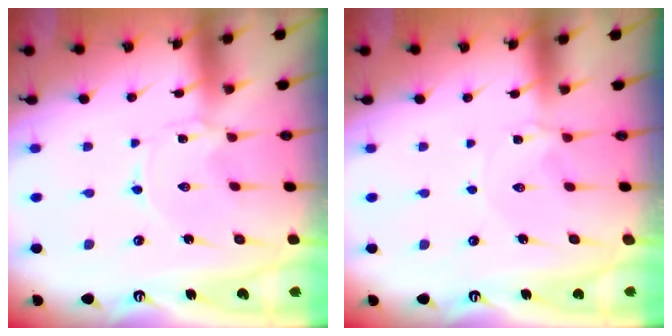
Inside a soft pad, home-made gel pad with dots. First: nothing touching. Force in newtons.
{"total": 1.2, "press": 1.1, "slide": 0.3}